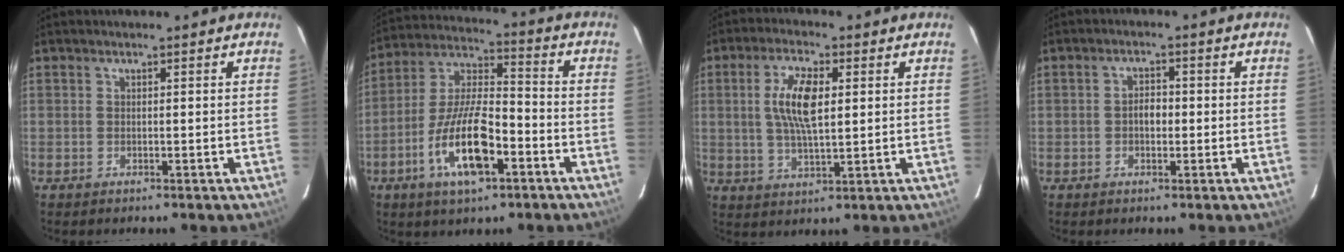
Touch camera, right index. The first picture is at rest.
{"total": 14.9, "force": [-6.5, 5.1, 12.4], "torque": [-0.257, -0.004, -0.119]}
{"total": 8.7, "force": [1.7, 3.1, 8.0], "torque": [-0.155, 0.006, 0.033]}
{"total": 2.7, "force": [-0.4, 1.8, 1.9], "torque": [-0.034, 0.008, -0.007]}